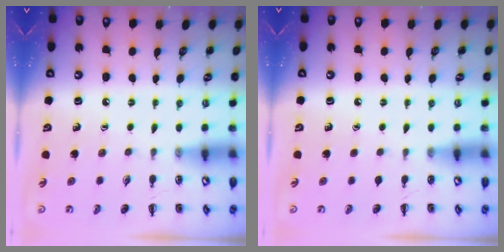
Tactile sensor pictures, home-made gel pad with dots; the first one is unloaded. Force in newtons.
{"total": 0.0}